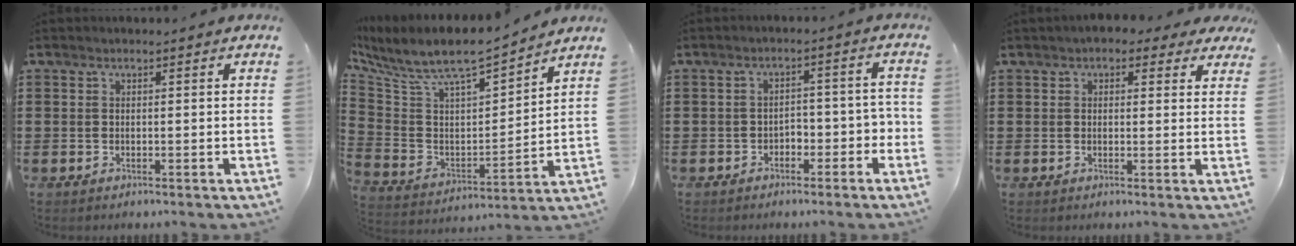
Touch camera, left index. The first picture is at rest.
{"total": 7.4, "force": [6.2, 2.0, 3.5], "torque": [-0.099, -0.052, 0.102]}
{"total": 3.4, "force": [-2.4, 1.8, 1.5], "torque": [-0.029, 0.008, -0.052]}
{"total": 2.6, "force": [1.8, 1.4, 1.3], "torque": [-0.024, 0.005, 0.030]}